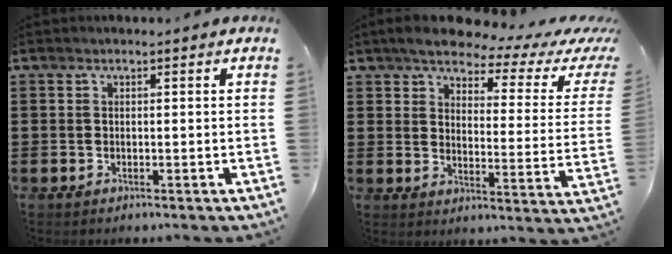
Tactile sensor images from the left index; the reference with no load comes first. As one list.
[{"total": 4.9, "force": [4.1, 1.2, 2.4], "torque": [-0.063, -0.024, 0.065]}]